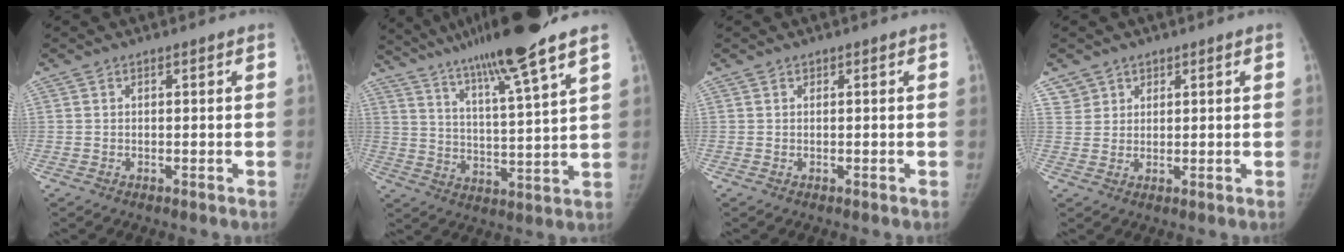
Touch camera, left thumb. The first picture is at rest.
{"total": 17.1, "force": [12.6, -0.3, 11.5], "torque": [-0.187, -0.047, 0.209]}
{"total": 0.0}
{"total": 3.0, "force": [2.1, 2.1, -0.6], "torque": [0.033, -0.013, 0.034]}